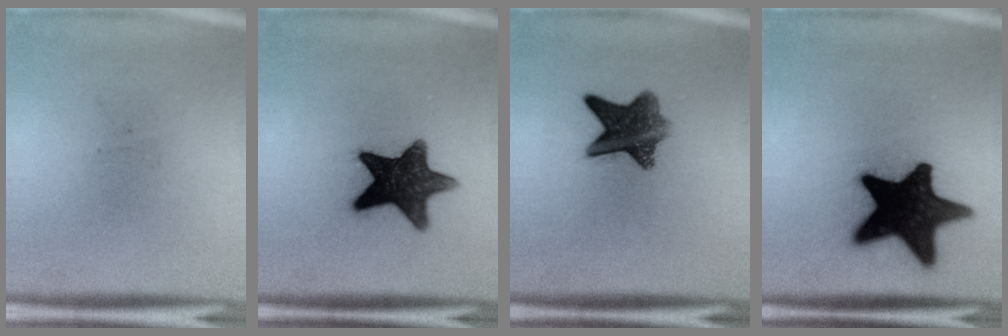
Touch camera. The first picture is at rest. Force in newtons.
{"total": 12.7}
{"total": 8.4}
{"total": 19.4}